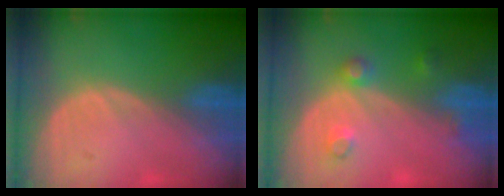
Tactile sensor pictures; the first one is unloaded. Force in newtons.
{"total": 3.4, "press": 3.2, "slide": 0.9}